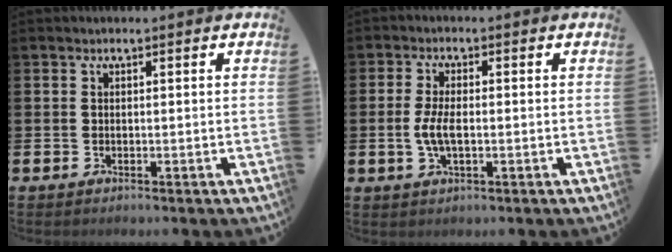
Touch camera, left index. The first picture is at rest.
{"total": 4.0, "force": [-0.4, 1.7, 3.6], "torque": [-0.071, -0.004, -0.015]}